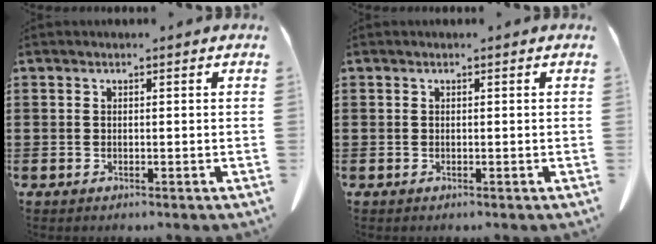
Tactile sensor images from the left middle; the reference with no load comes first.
{"total": 0.0}